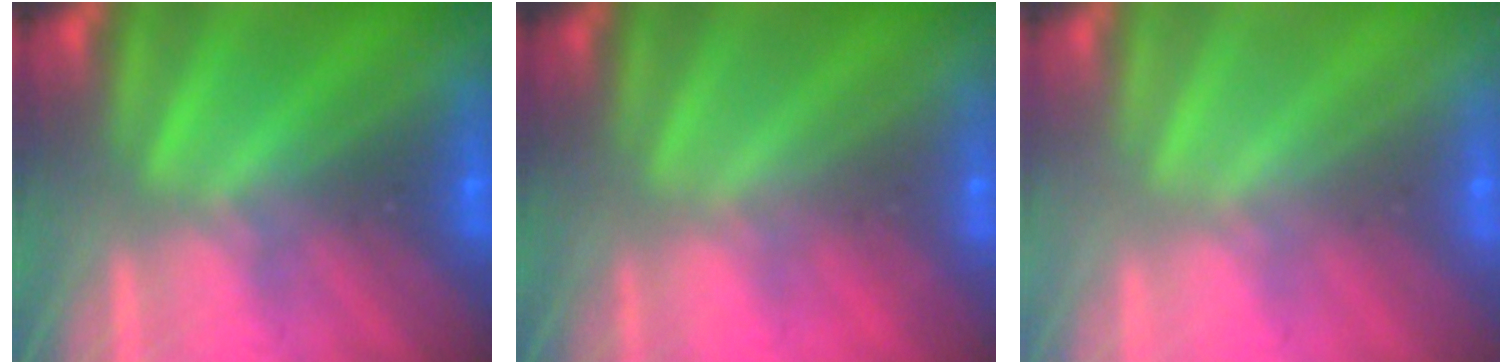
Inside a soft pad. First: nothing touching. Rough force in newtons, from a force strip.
{"total": 2.5}
{"total": 3.4}